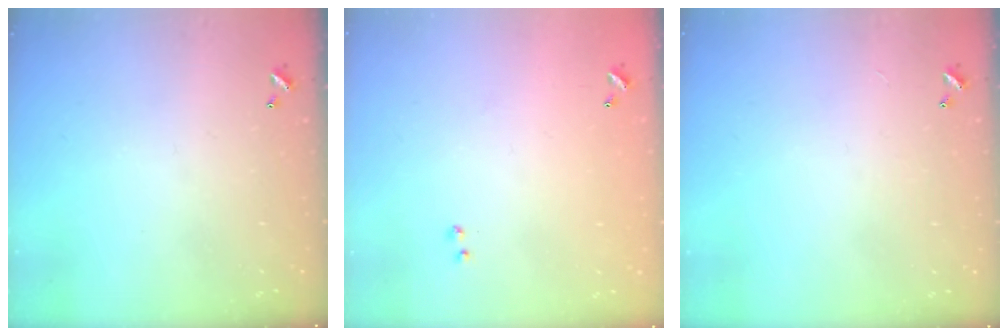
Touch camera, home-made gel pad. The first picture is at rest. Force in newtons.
{"total": 8.2, "press": 8.2, "slide": 0.5}
{"total": 2.6, "press": 2.6, "slide": 0.3}